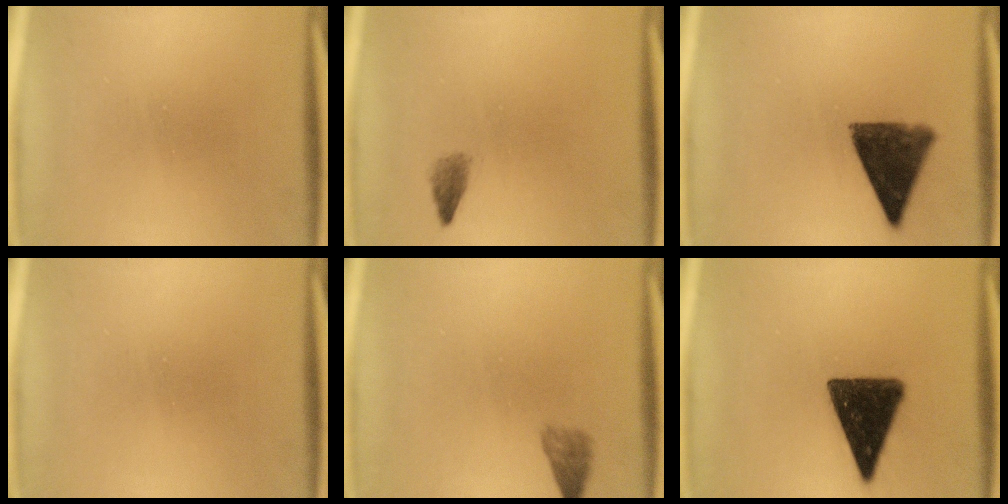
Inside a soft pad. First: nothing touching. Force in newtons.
{"total": 1.5}
{"total": 9.2}
{"total": 0.0}
{"total": 2.4}
{"total": 13.7}